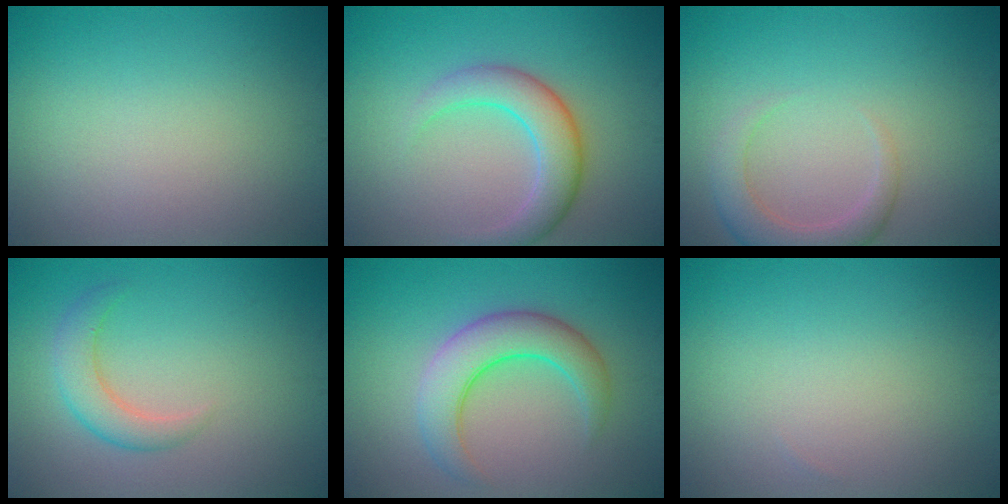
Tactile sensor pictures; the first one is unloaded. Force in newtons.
{"total": 4.5, "press": 4.5, "slide": 0.1}
{"total": 3.4, "press": 3.4, "slide": 0.3}
{"total": 2.8, "press": 2.8, "slide": 0.1}
{"total": 5.3, "press": 5.3, "slide": 0.2}
{"total": 0.0}